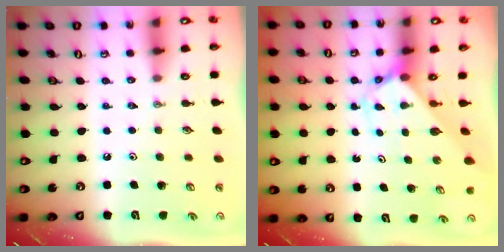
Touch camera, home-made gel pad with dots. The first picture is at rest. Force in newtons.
{"total": 2.5, "press": 2.5, "slide": 0.2}